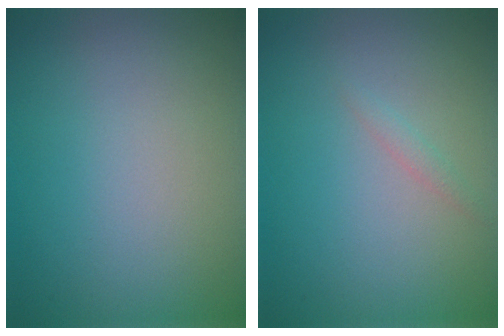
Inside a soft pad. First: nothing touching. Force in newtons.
{"total": 0.7, "press": 0.7, "slide": 0.1}